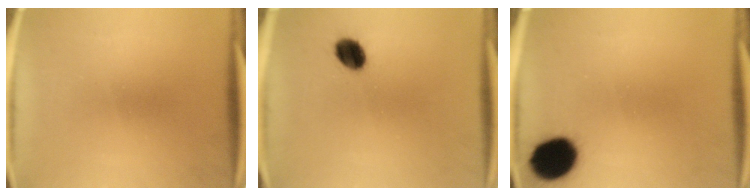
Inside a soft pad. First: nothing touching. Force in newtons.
{"total": 6.5}
{"total": 13.1}